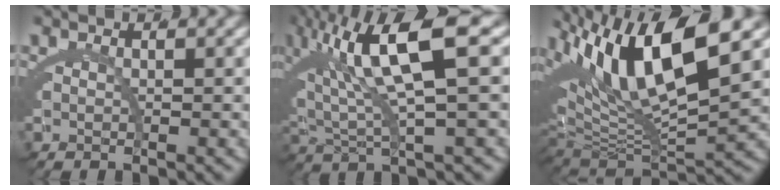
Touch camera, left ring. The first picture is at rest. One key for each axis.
{"total": 10.1, "fx": 2.9, "fy": 3.7, "fz": 8.9, "tx": -0.160, "ty": 0.022, "tz": 0.044}
{"total": 13.1, "fx": 3.4, "fy": 6.9, "fz": 10.6, "tx": -0.183, "ty": 0.011, "tz": 0.057}